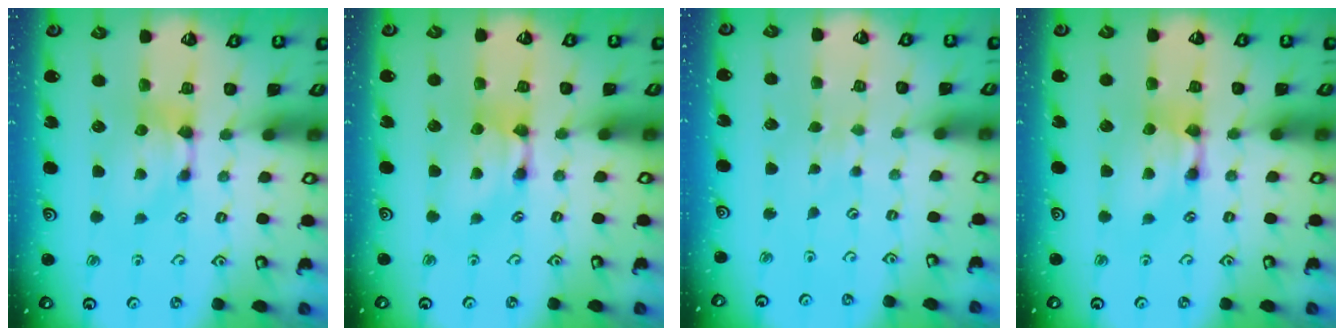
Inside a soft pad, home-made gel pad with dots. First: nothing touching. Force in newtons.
{"total": 2.0, "press": 2.0, "slide": 0.1}
{"total": 3.6, "press": 3.6, "slide": 0.5}
{"total": 2.2, "press": 2.2, "slide": 0.1}